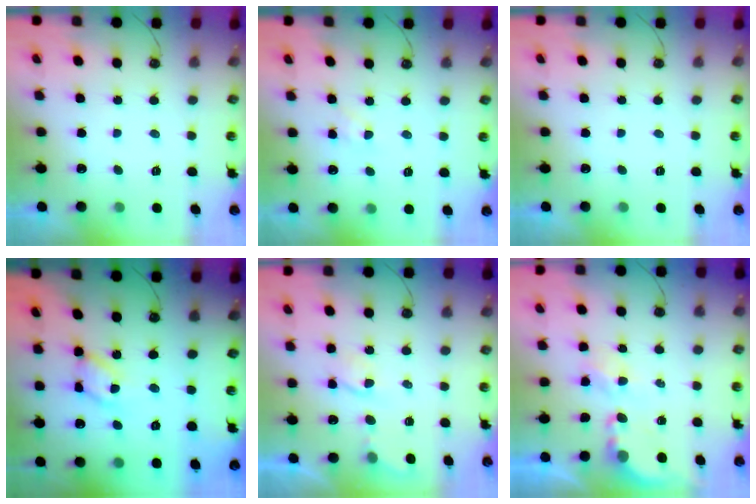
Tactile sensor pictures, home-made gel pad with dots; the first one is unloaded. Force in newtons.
{"total": 6.0, "press": 5.9, "slide": 0.7}
{"total": 0.0}
{"total": 10.9, "press": 10.9, "slide": 0.5}
{"total": 3.3, "press": 3.3, "slide": 0.6}
{"total": 3.8, "press": 3.8, "slide": 0.4}